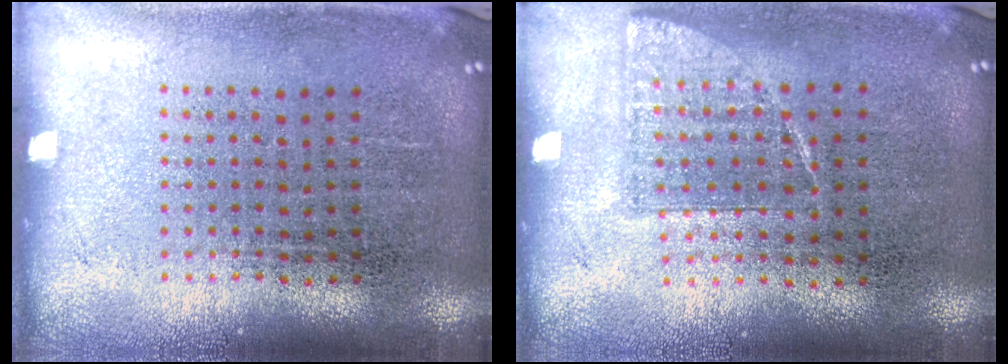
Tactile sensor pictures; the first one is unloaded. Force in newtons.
{"total": 0.7, "press": 0.7, "slide": 0.2}